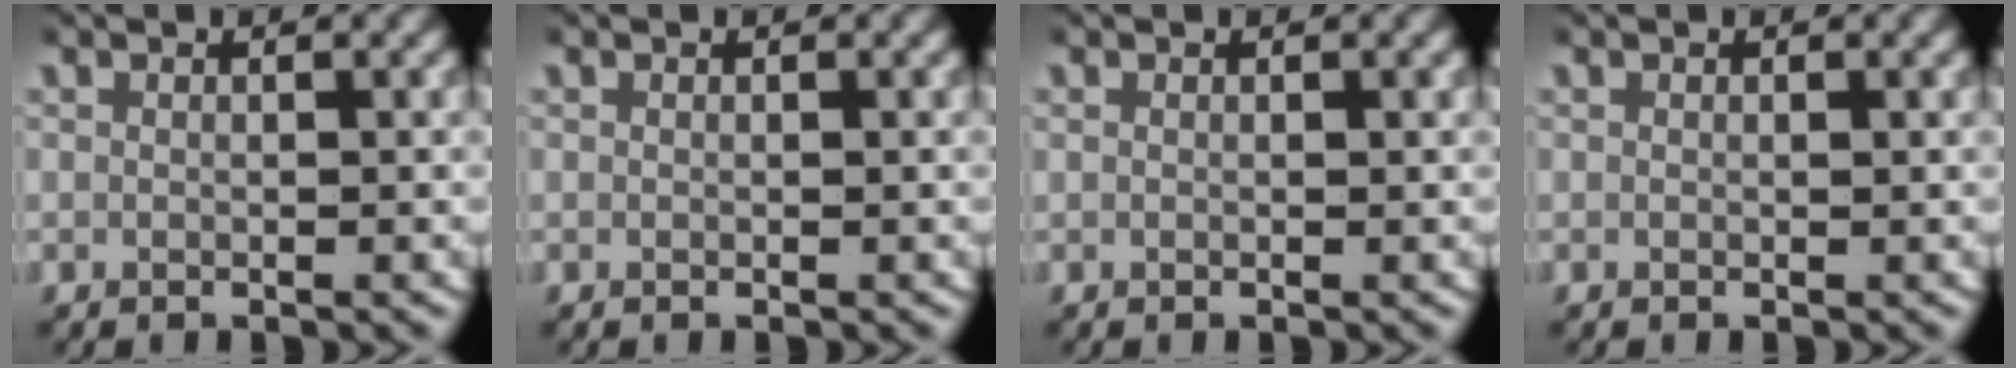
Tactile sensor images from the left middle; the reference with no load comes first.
{"total": 0.0}
{"total": 0.0}
{"total": 0.0}